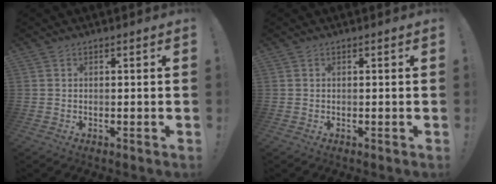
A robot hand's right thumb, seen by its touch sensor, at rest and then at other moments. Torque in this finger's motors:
{"motor_torque": [-0.16, -0.01, 0.21, -0.06, 0.00]}